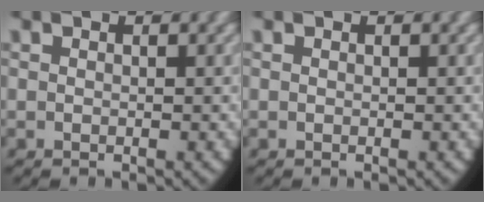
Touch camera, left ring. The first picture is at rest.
{"total": 0.0}